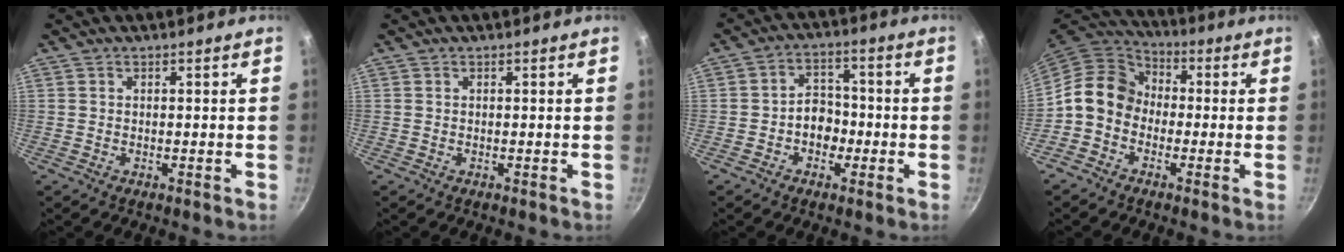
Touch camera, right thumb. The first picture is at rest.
{"total": 0.0}
{"total": 6.2, "force": [-1.7, 4.8, 3.5], "torque": [-0.017, 0.024, -0.033]}
{"total": 10.1, "force": [-1.3, 8.4, 5.6], "torque": [-0.065, 0.036, -0.050]}